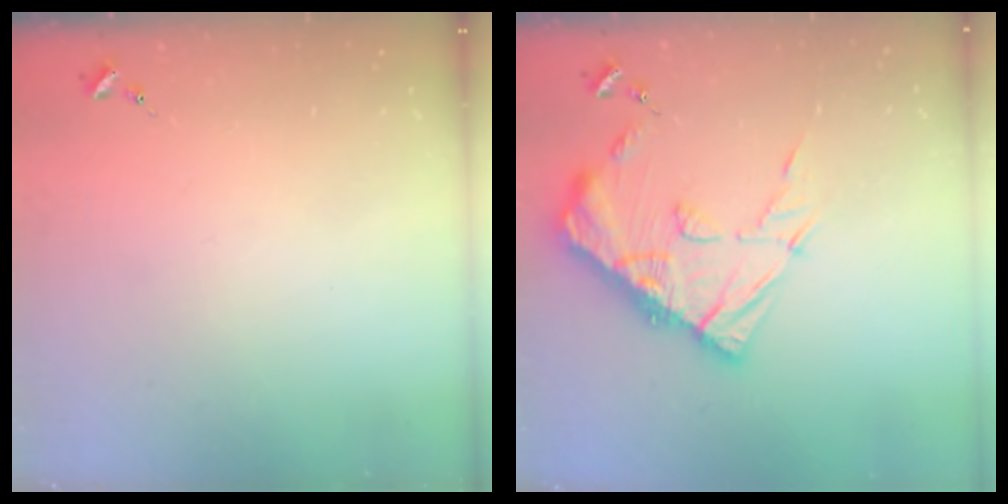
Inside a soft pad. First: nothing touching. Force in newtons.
{"total": 18.5, "press": 18.5, "slide": 1.8}